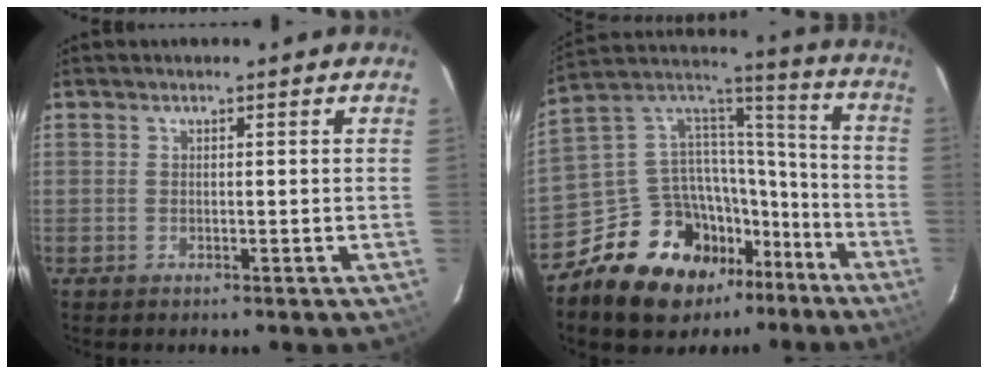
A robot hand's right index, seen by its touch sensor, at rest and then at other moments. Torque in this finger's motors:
{"motor_torque": [1.23, -0.91, 0.02, -0.09]}